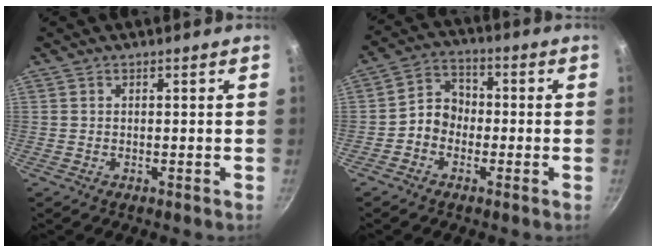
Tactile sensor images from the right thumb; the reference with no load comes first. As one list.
[{"total": 6.2, "force": [-1.5, 5.2, 3.0], "torque": [-0.017, 0.026, -0.043]}]